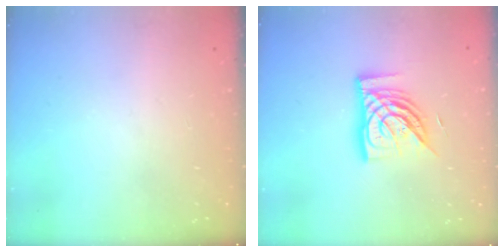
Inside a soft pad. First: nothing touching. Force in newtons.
{"total": 13.8, "press": 13.7, "slide": 1.3}